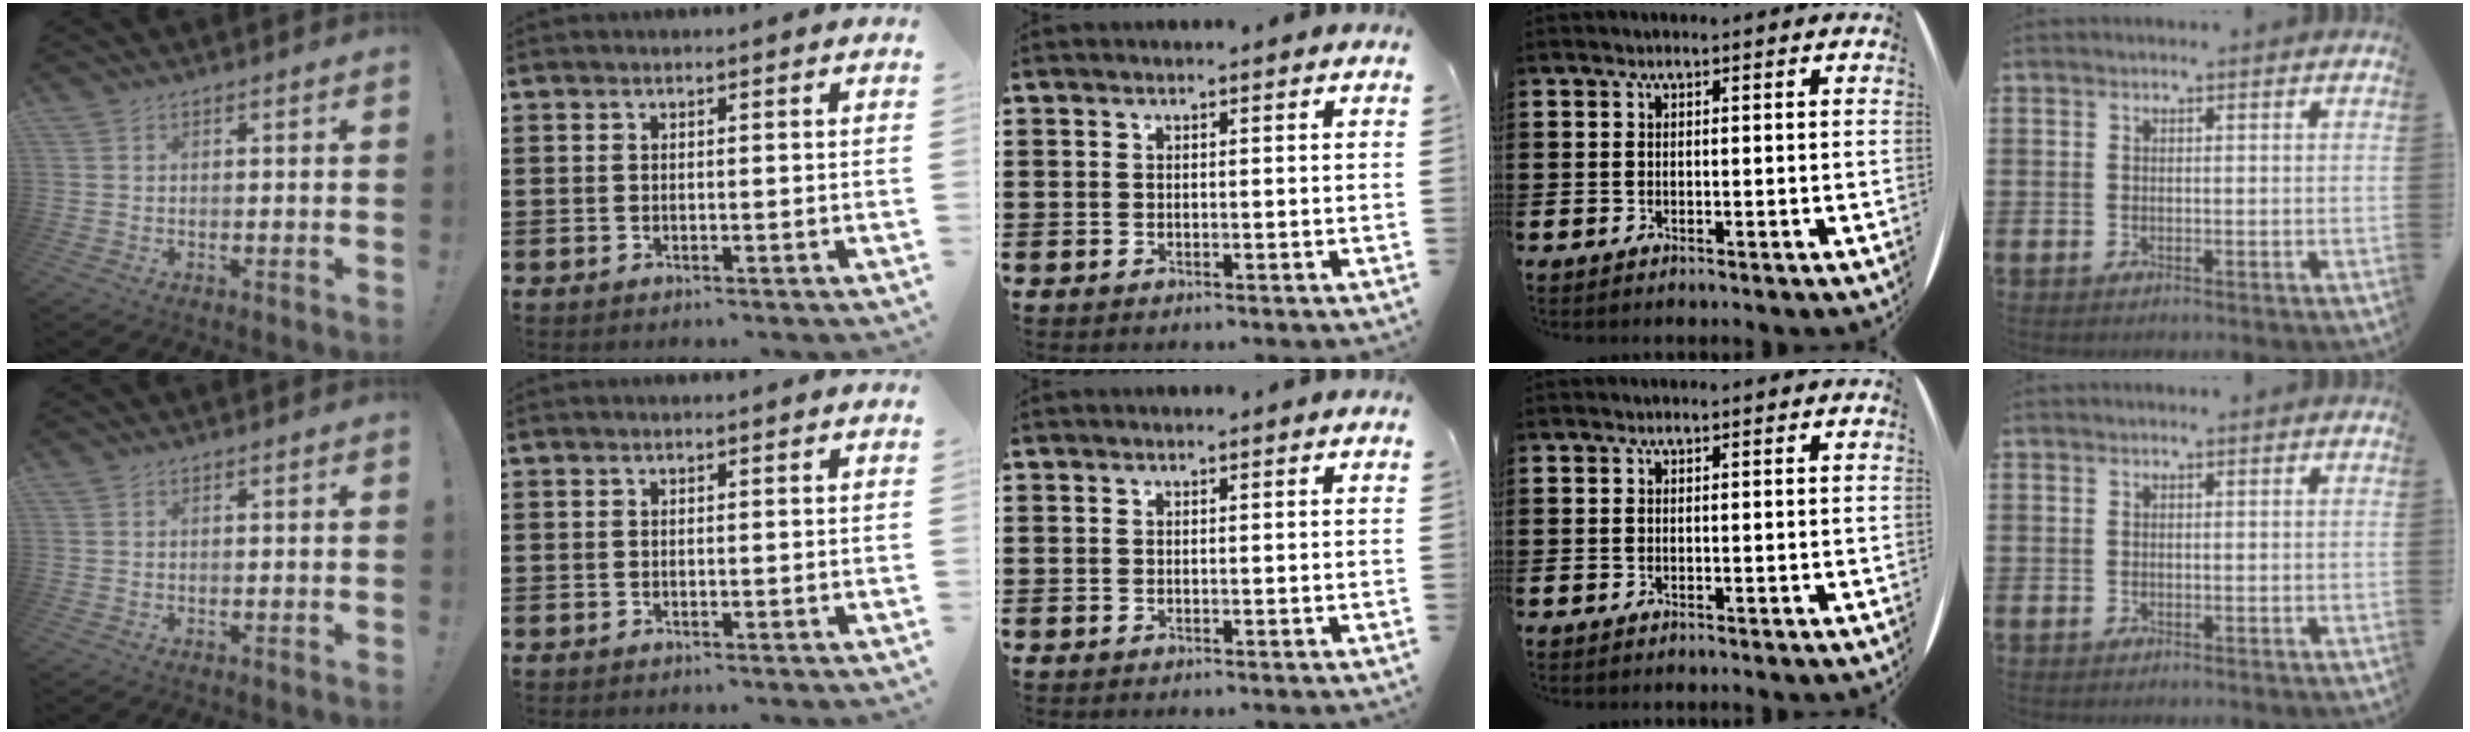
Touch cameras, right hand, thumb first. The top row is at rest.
{}